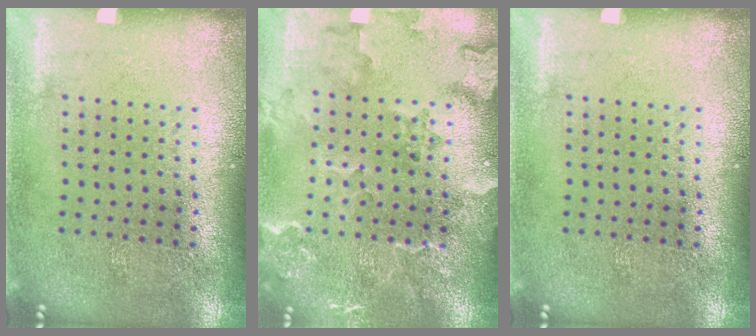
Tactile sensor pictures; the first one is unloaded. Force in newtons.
{"total": 2.4, "press": 2.2, "slide": 0.9}
{"total": 0.0}